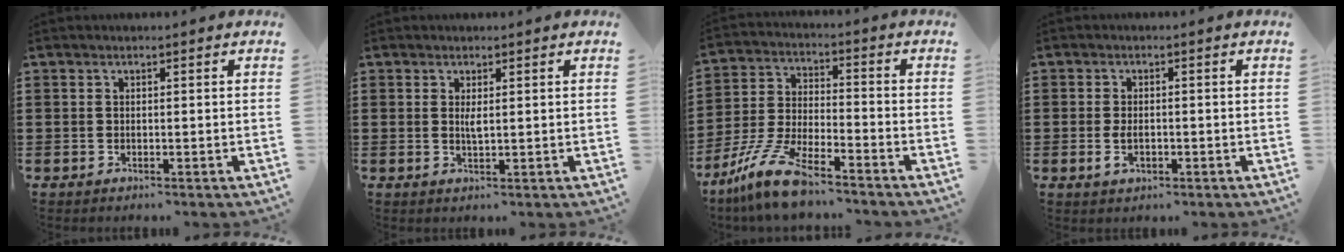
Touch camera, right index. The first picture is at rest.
{"total": 1.7, "force": [0.6, 0.2, 1.5], "torque": [-0.030, 0.002, 0.010]}
{"total": 10.1, "force": [-8.1, 1.7, 5.6], "torque": [-0.126, 0.010, -0.162]}
{"total": 2.6, "force": [-0.6, 1.2, 2.2], "torque": [-0.052, -0.006, -0.012]}